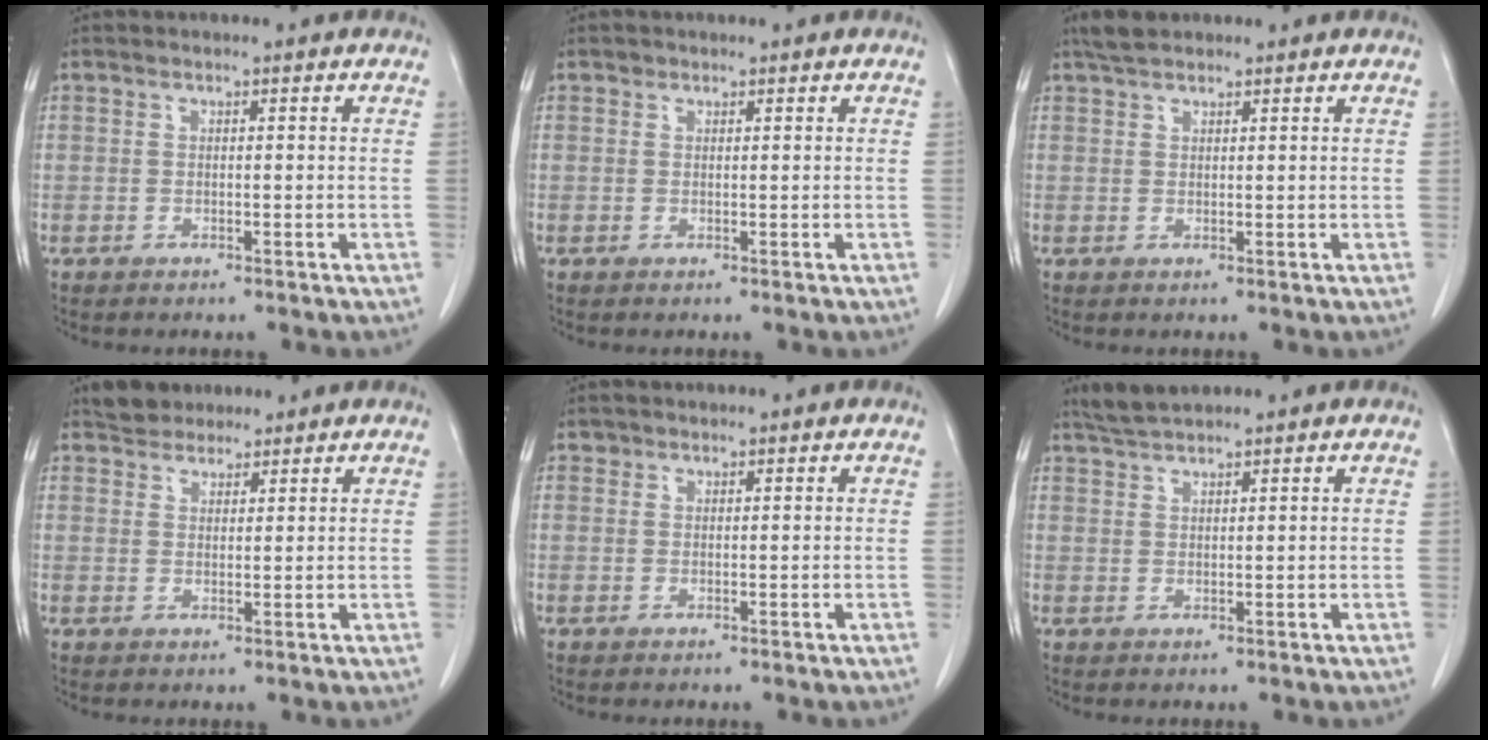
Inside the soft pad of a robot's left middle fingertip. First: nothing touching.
{"total": 0.5, "force": [0.4, 0.3, 0.0], "torque": [0.000, -0.002, 0.006]}
{"total": 2.9, "force": [2.5, 1.1, 1.1], "torque": [-0.025, 0.013, 0.044]}
{"total": 3.8, "force": [3.3, 1.8, 0.5], "torque": [-0.012, 0.017, 0.057]}
{"total": 0.6, "force": [0.5, 0.3, -0.1], "torque": [0.001, 0.001, 0.010]}
{"total": 3.2, "force": [3.1, 0.1, 1.0], "torque": [-0.027, 0.011, 0.063]}